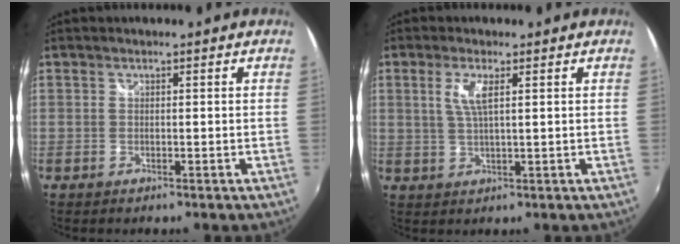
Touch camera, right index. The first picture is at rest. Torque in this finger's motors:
{"motor_torque": [0.14, 0.00, 0.18, 0.08]}